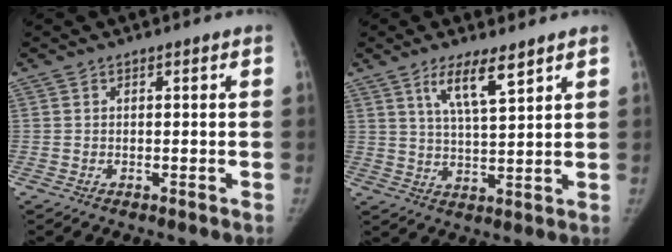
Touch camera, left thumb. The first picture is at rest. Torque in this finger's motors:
{"motor_torque": [0.05, 0.16, 0.09, 0.29, 0.05]}